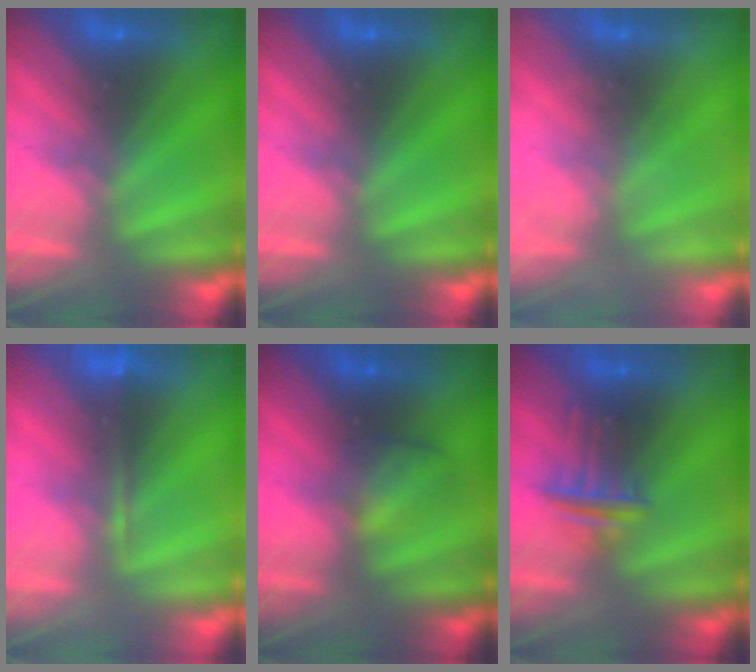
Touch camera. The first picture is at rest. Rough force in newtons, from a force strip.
{"total": 0.0}
{"total": 2.3}
{"total": 1.6}
{"total": 2.1}
{"total": 2.8}